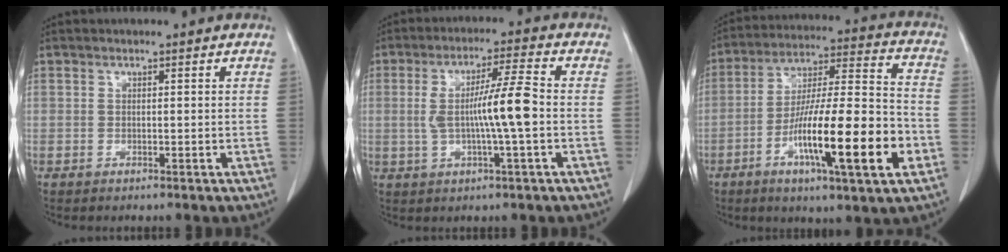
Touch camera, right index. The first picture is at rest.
{"total": 8.8, "force": [-0.6, -0.1, 8.8], "torque": [-0.161, 0.007, -0.012]}
{"total": 19.7, "force": [-7.1, 1.7, 18.3], "torque": [-0.301, -0.010, -0.115]}